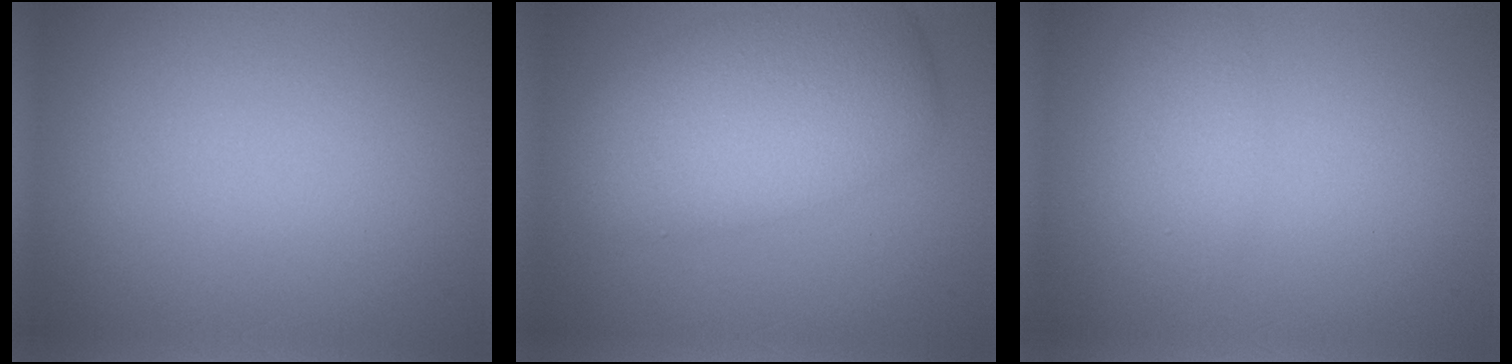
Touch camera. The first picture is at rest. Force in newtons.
{"total": 7.7, "press": 7.7, "slide": 0.7}
{"total": 1.9, "press": 1.9, "slide": 0.1}